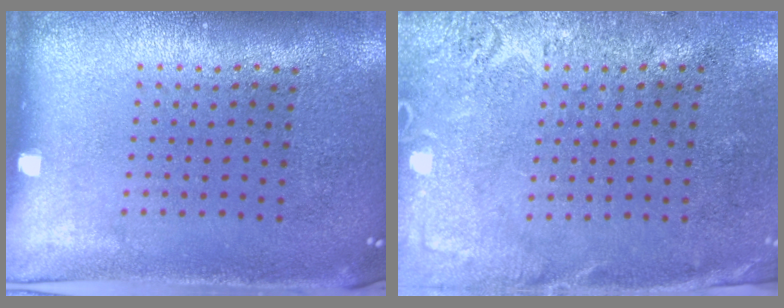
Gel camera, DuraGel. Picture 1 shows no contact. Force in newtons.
{"total": 2.7, "press": 2.3, "slide": 1.5}